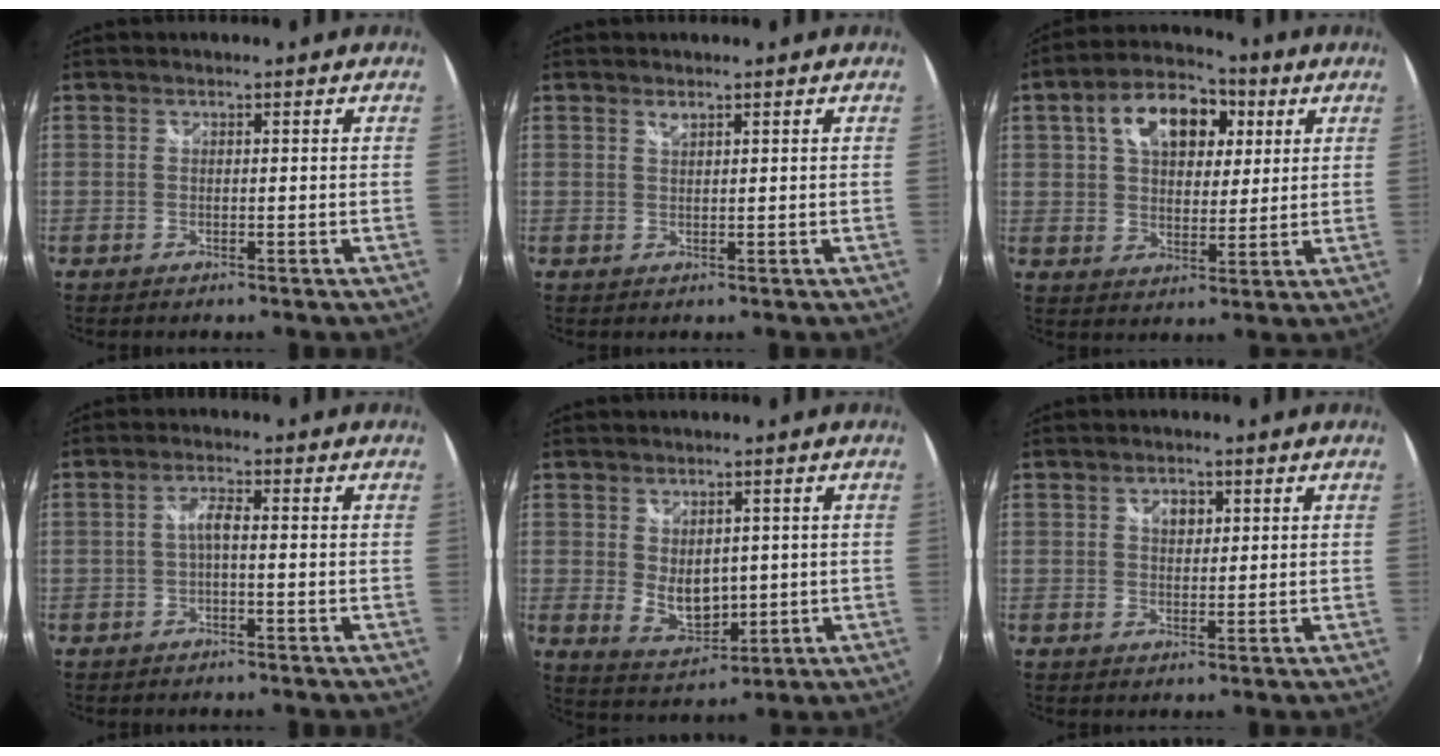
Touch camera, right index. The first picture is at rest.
{"total": 1.0, "force": [0.8, 0.3, 0.6], "torque": [-0.009, 0.001, 0.013]}
{"total": 14.5, "force": [5.4, 8.9, 10.1], "torque": [-0.183, 0.042, 0.087]}
{"total": 2.5, "force": [-0.5, 0.4, 2.4], "torque": [-0.049, 0.006, -0.009]}
{"total": 7.0, "force": [0.5, 4.7, 5.1], "torque": [-0.087, -0.011, 0.025]}
{"total": 2.9, "force": [1.1, 2.0, 1.7], "torque": [-0.023, 0.006, 0.017]}